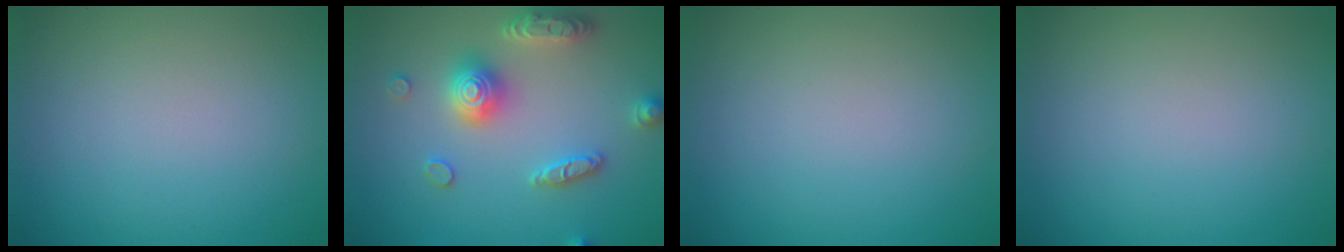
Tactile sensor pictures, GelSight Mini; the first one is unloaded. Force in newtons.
{"total": 5.1, "press": 5.1, "slide": 0.8}
{"total": 0.0}
{"total": 0.0}